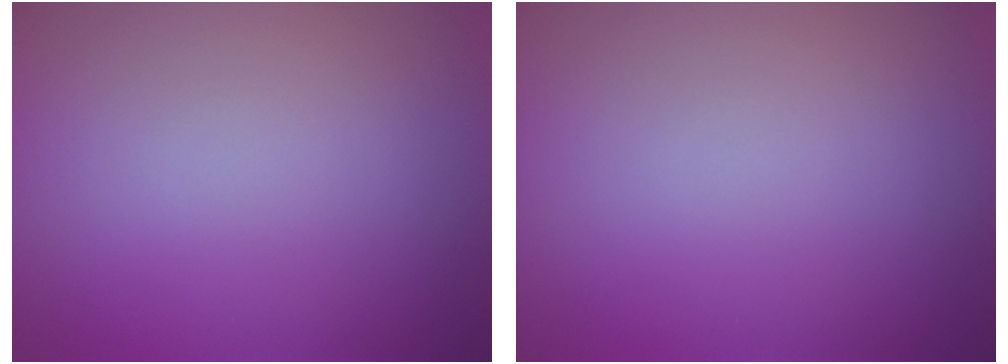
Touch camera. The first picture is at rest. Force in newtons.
{"total": 0.0}